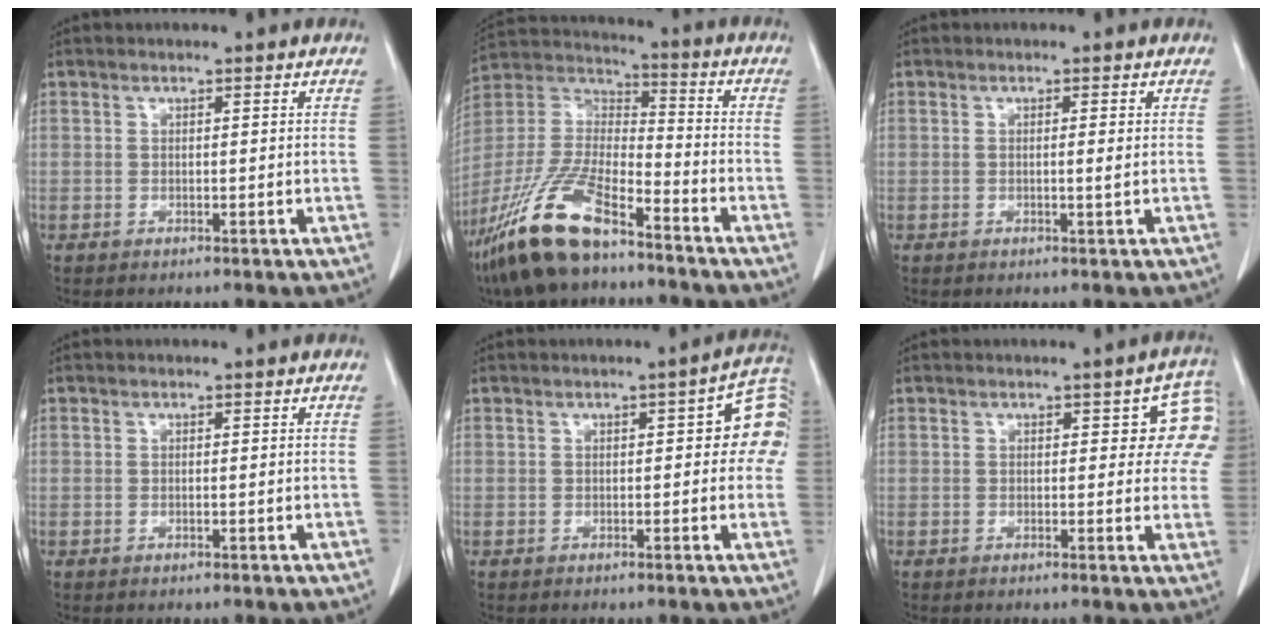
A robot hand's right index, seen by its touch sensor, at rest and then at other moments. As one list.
[{"total": 17.3, "force": [-12.0, 4.6, 11.6], "torque": [-0.262, -0.017, -0.227]}, {"total": 1.1, "force": [-0.1, -0.2, 1.1], "torque": [-0.018, -0.002, -0.001]}, {"total": 0.0}, {"total": 7.2, "force": [1.2, 2.6, 6.6], "torque": [-0.063, 0.028, 0.006]}, {"total": 6.3, "force": [2.2, 3.6, 4.7], "torque": [-0.021, 0.015, 0.017]}]